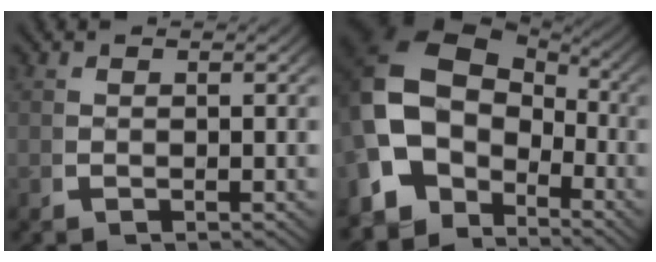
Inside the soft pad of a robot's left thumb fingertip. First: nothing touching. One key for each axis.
{"total": 14.9, "fx": -0.1, "fy": 10.7, "fz": 10.4, "tx": -0.227, "ty": -0.031, "tz": 0.001}